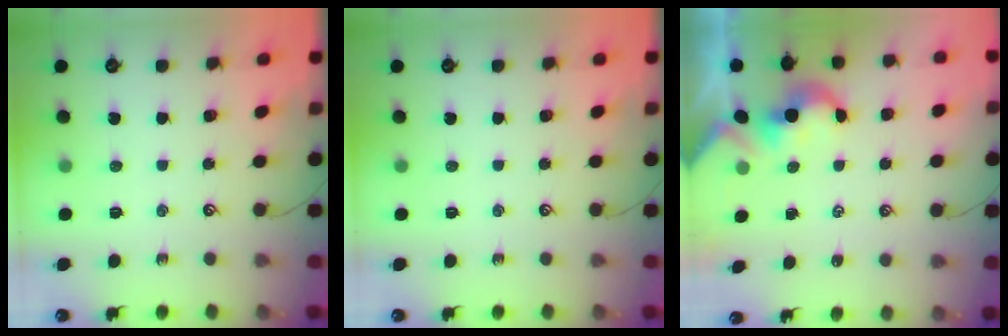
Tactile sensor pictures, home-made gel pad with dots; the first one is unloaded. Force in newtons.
{"total": 0.0}
{"total": 2.0, "press": 1.9, "slide": 0.4}